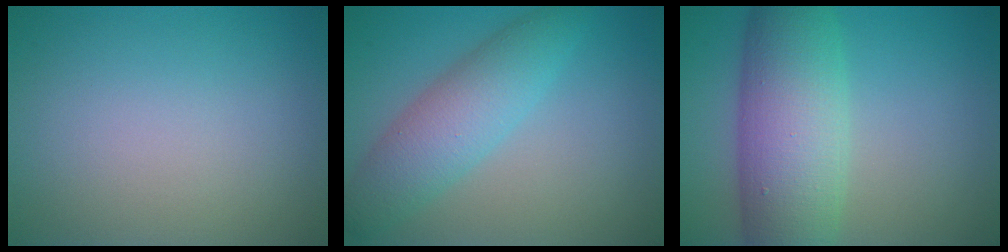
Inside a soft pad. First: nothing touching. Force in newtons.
{"total": 5.1, "press": 5.1, "slide": 0.1}
{"total": 9.3, "press": 9.3, "slide": 0.2}